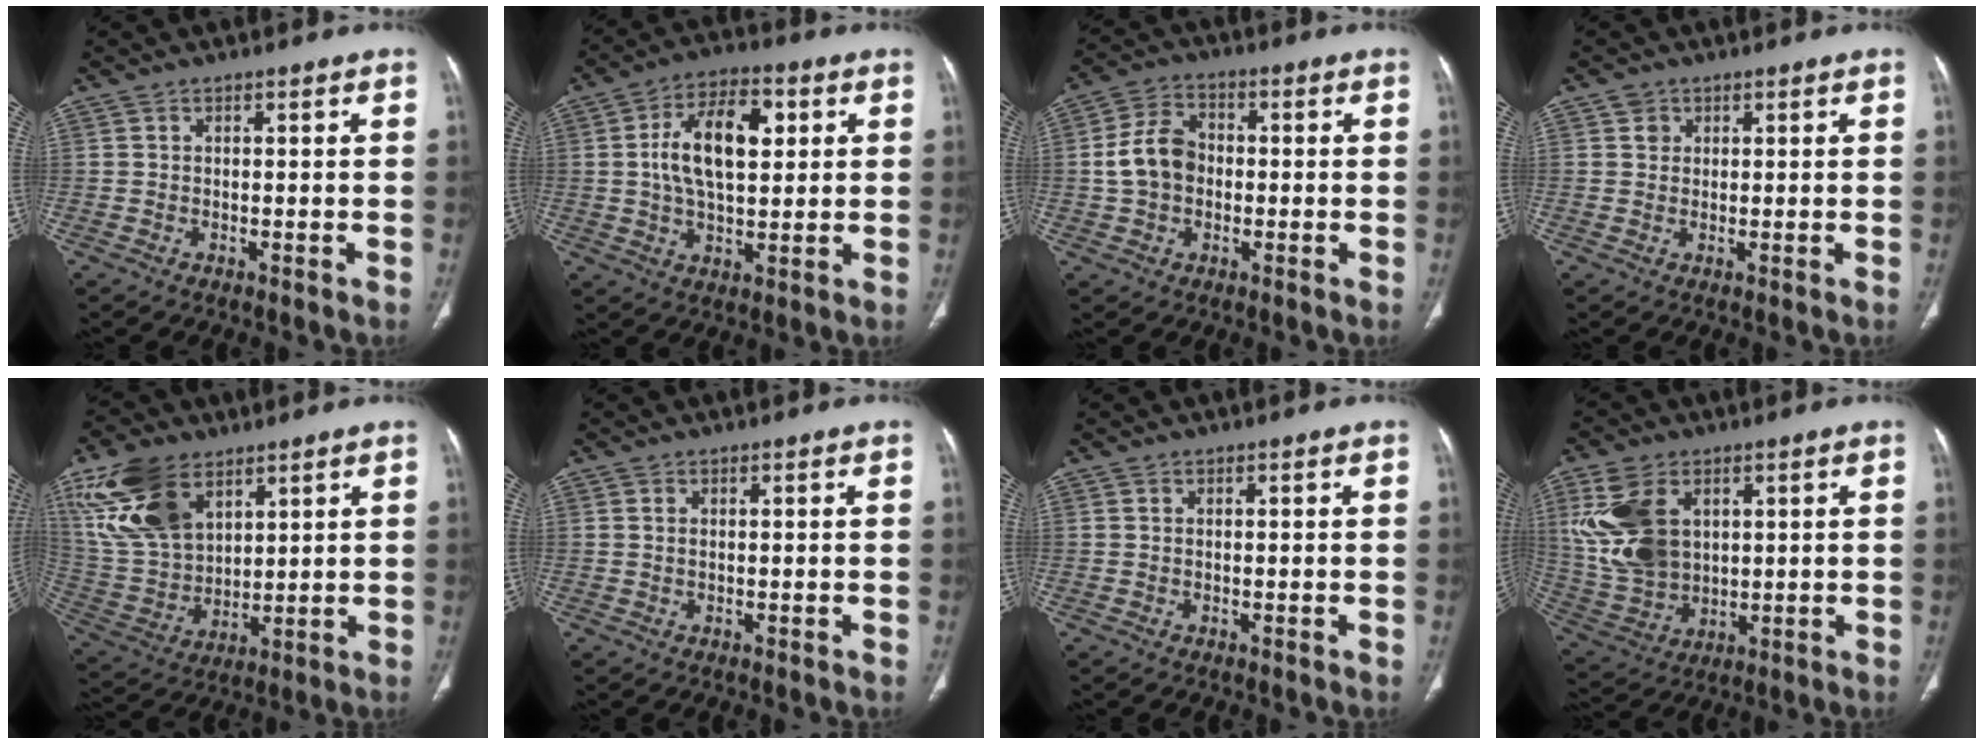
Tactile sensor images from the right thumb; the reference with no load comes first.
{"total": 13.4, "force": [2.6, 7.1, 11.1], "torque": [-0.182, 0.008, 0.041]}
{"total": 8.4, "force": [-0.4, 6.4, 5.5], "torque": [-0.095, 0.022, -0.015]}
{"total": 1.8, "force": [0.8, 1.5, 0.3], "torque": [0.005, -0.003, 0.010]}
{"total": 17.5, "force": [9.2, 10.3, 10.9], "torque": [-0.205, -0.025, 0.192]}
{"total": 0.7, "force": [0.3, 0.2, 0.6], "torque": [-0.019, 0.003, 0.008]}
{"total": 0.0}
{"total": 14.5, "force": [4.4, 9.7, 10.0], "torque": [-0.196, -0.011, 0.102]}